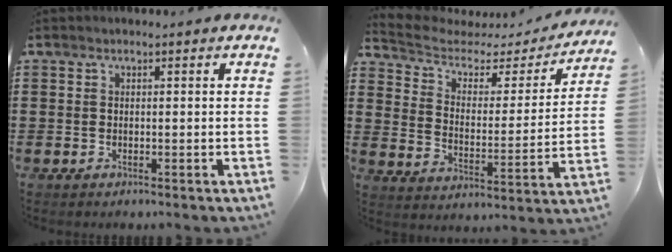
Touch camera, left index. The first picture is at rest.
{"total": 3.9, "force": [2.8, 2.2, 1.4], "torque": [-0.049, -0.019, 0.041]}